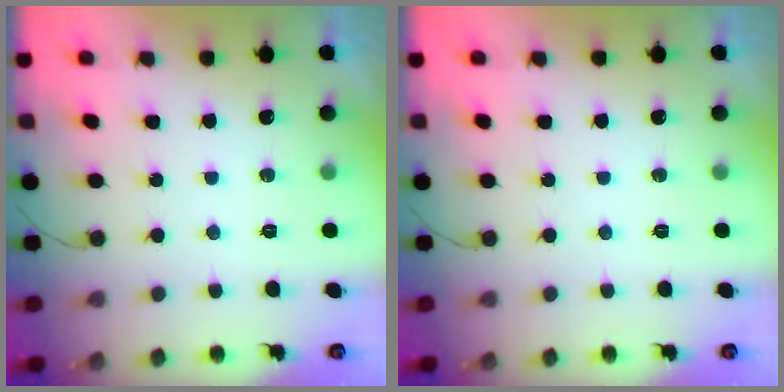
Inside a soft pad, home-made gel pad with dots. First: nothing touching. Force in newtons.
{"total": 0.0}